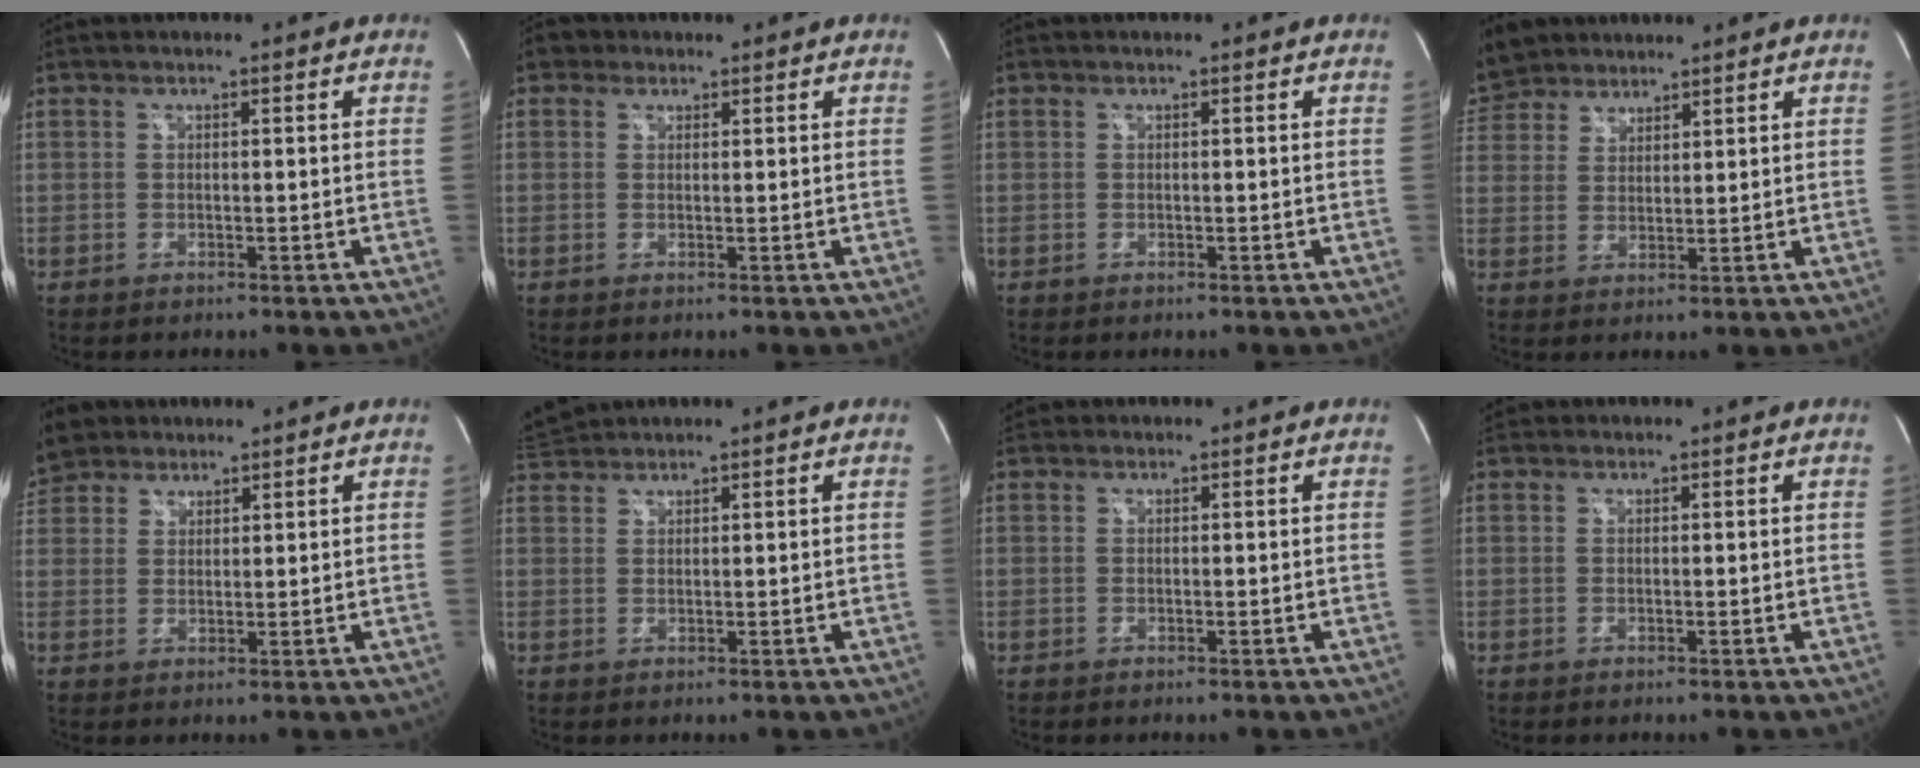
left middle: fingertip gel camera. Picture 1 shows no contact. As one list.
[{"total": 1.9, "force": [1.1, 1.5, 0.3], "torque": [-0.002, 0.012, 0.013]}, {"total": 0.0}, {"total": 8.2, "force": [7.1, 3.9, 1.5], "torque": [-0.042, 0.023, 0.141]}, {"total": 6.7, "force": [5.7, 3.4, 1.2], "torque": [-0.034, 0.023, 0.115]}, {"total": 3.1, "force": [3.1, 0.2, -0.1], "torque": [-0.010, 0.021, 0.066]}, {"total": 1.1, "force": [0.9, 0.6, -0.1], "torque": [0.001, 0.015, 0.014]}, {"total": 1.1, "force": [0.9, 0.6, -0.1], "torque": [0.000, 0.016, 0.014]}]